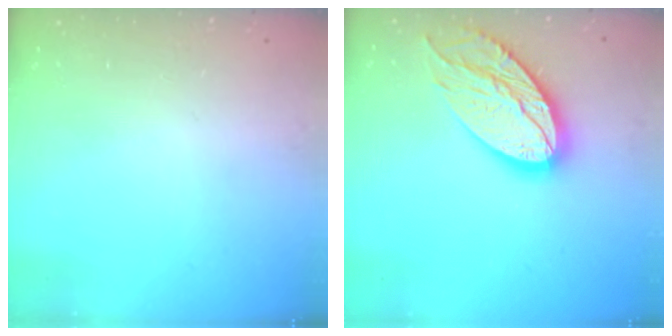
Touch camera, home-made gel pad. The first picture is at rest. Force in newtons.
{"total": 18.8, "press": 18.7, "slide": 1.3}